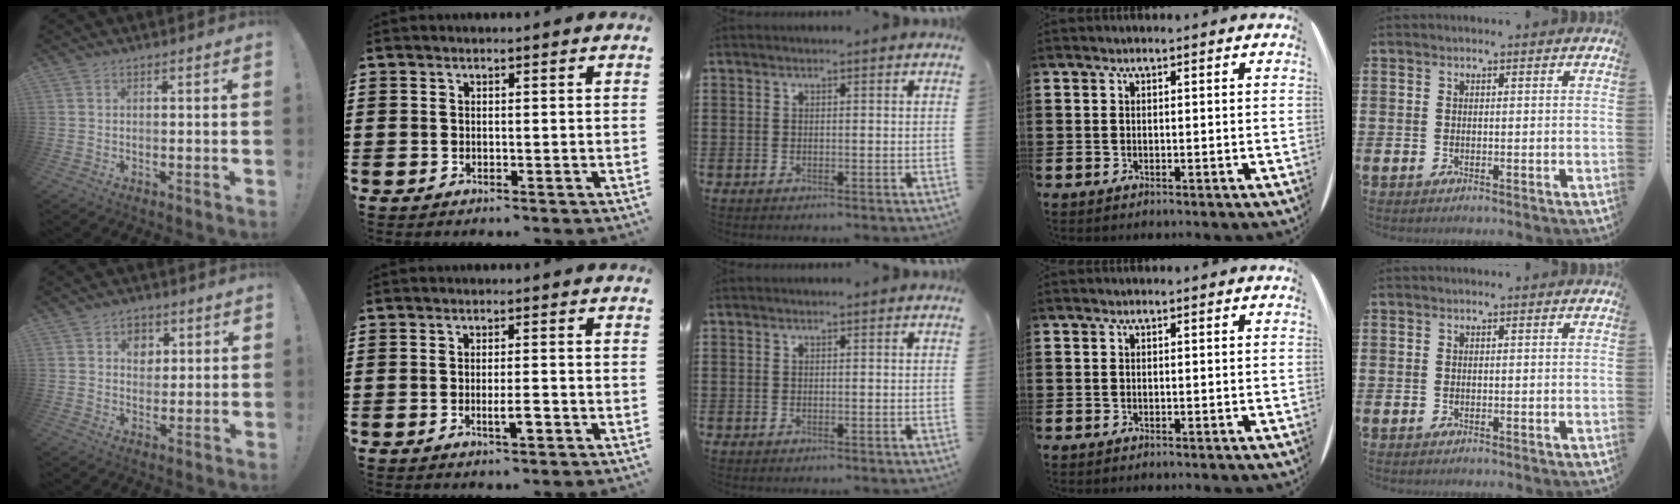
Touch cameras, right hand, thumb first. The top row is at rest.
{"thumb": {"total": 5.9, "force": [2.2, 5.1, 2.0], "torque": [-0.017, -0.013, 0.039]}, "index": {"total": 2.8, "force": [-1.1, 0.3, 2.6], "torque": [-0.045, -0.002, -0.019]}}